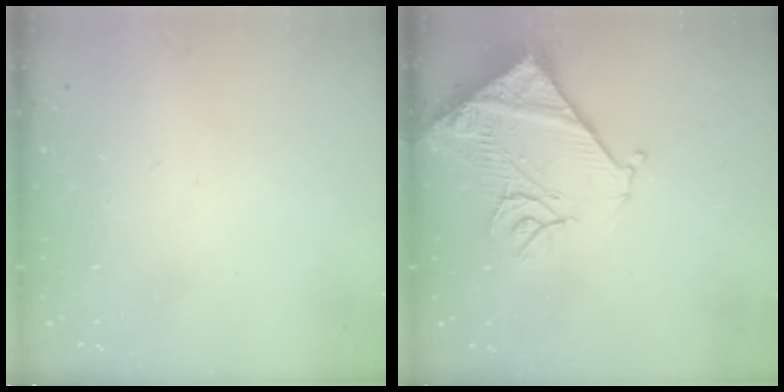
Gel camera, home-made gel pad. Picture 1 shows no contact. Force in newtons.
{"total": 15.3, "press": 15.2, "slide": 1.8}